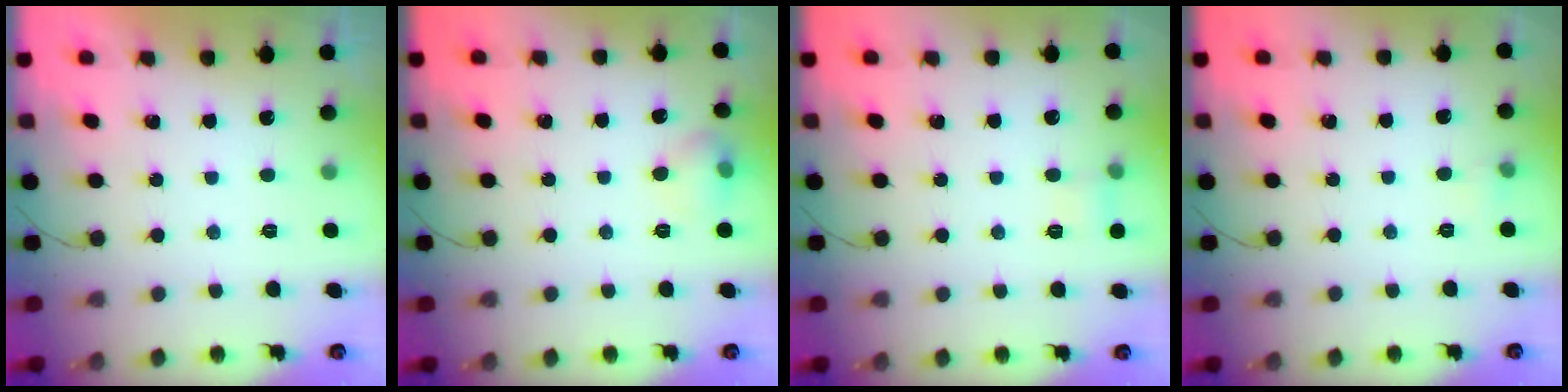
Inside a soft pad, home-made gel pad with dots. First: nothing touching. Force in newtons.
{"total": 6.6, "press": 6.4, "slide": 1.6}
{"total": 4.3, "press": 4.1, "slide": 1.3}
{"total": 3.0, "press": 2.7, "slide": 1.3}